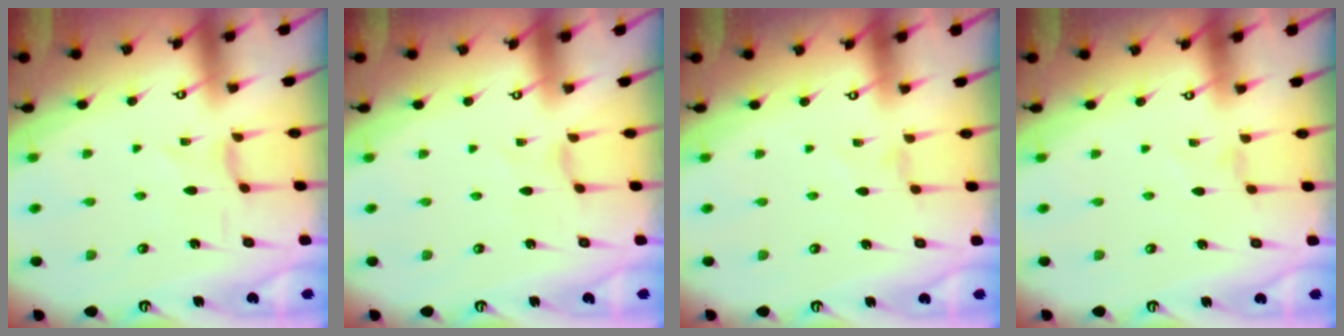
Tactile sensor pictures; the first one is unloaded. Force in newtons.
{"total": 0.0}
{"total": 0.0}
{"total": 0.0}